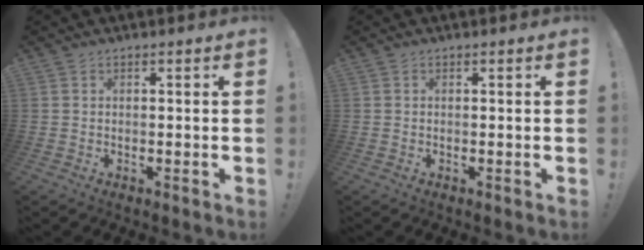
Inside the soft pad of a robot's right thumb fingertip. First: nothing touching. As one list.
[{"total": 0.0}]